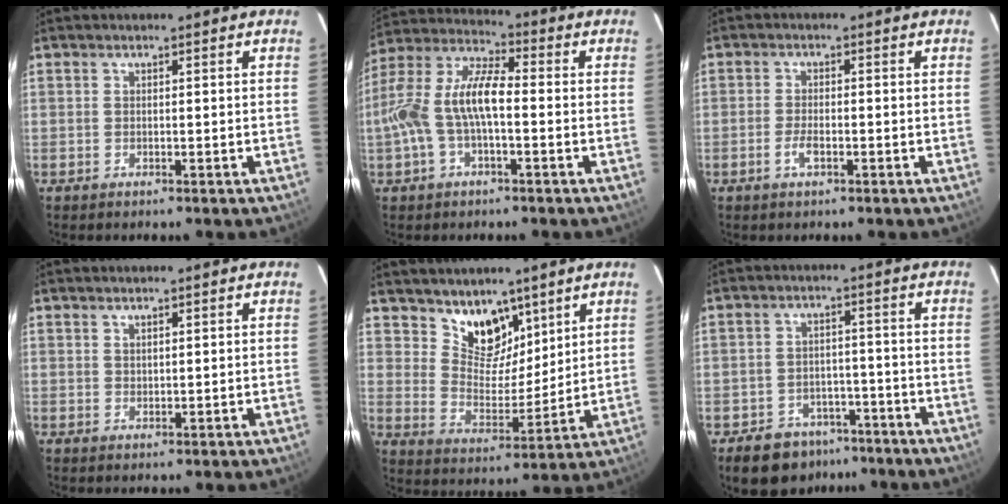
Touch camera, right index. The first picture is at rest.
{"total": 12.0, "force": [-2.2, 4.5, 11.0], "torque": [-0.231, 0.015, -0.045]}
{"total": 2.7, "force": [-1.3, 0.9, 2.2], "torque": [-0.051, -0.001, -0.027]}
{"total": 1.2, "force": [0.9, 0.5, 0.5], "torque": [-0.006, 0.001, 0.017]}
{"total": 9.6, "force": [6.8, 5.4, 3.9], "torque": [-0.060, -0.007, 0.128]}
{"total": 9.5, "force": [-6.6, 6.4, 2.5], "torque": [-0.063, 0.023, -0.081]}